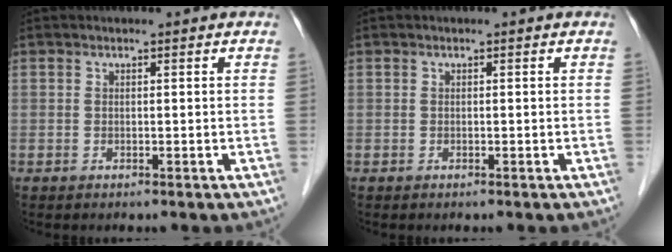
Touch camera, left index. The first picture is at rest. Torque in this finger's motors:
{"motor_torque": [-0.02, 0.02, 0.00, 0.00]}